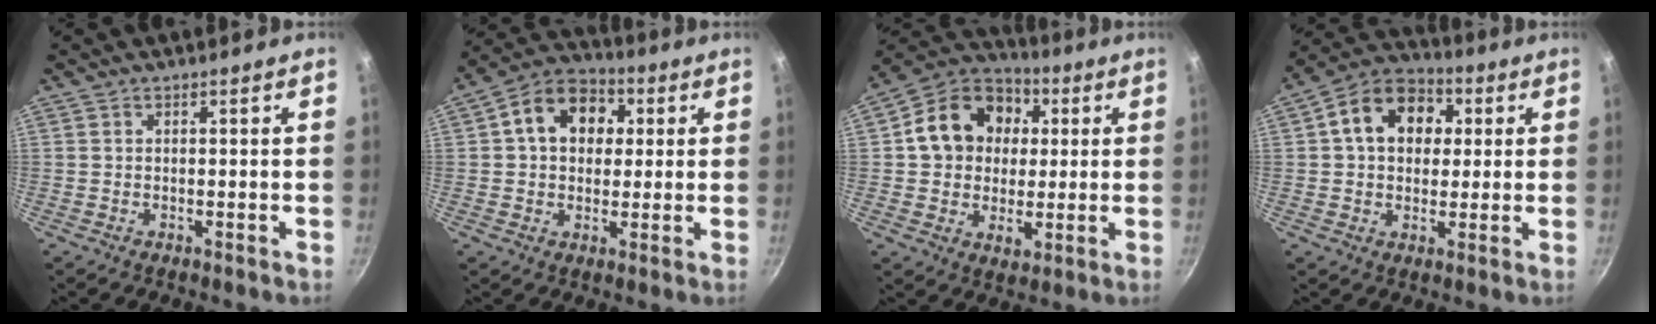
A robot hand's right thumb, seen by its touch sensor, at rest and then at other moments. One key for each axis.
{"total": 12.5, "fx": 2.7, "fy": 9.5, "fz": 7.6, "tx": -0.090, "ty": 0.021, "tz": 0.026}
{"total": 16.9, "fx": 3.2, "fy": 13.8, "fz": 9.3, "tx": -0.128, "ty": 0.014, "tz": 0.044}
{"total": 13.6, "fx": 2.9, "fy": 10.3, "fz": 8.3, "tx": -0.106, "ty": 0.022, "tz": 0.030}